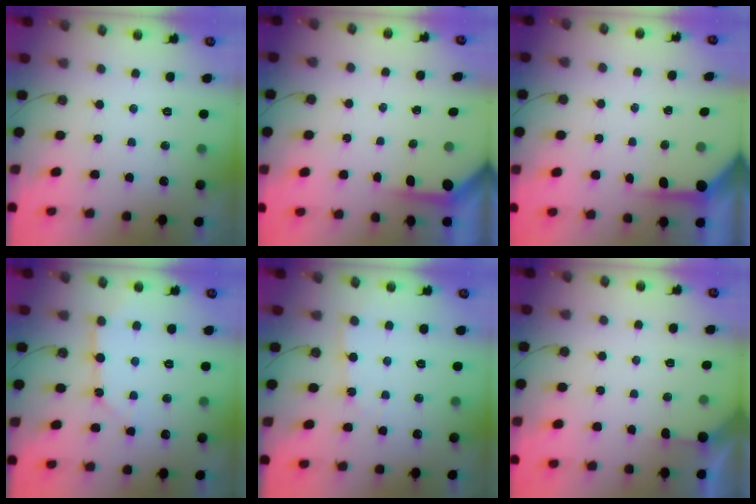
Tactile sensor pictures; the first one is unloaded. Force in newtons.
{"total": 3.7, "press": 3.7, "slide": 0.3}
{"total": 6.2, "press": 6.2, "slide": 0.4}
{"total": 6.3, "press": 6.3, "slide": 0.5}
{"total": 2.7, "press": 2.7, "slide": 0.4}
{"total": 2.4, "press": 2.4, "slide": 0.4}